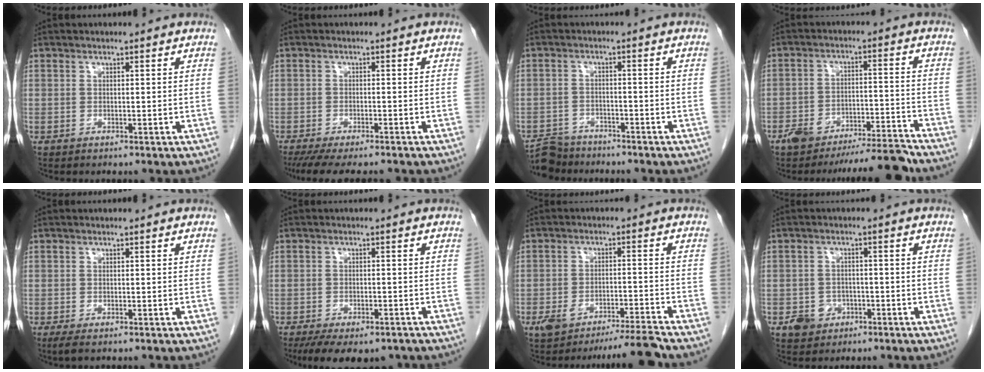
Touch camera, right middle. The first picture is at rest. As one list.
[{"total": 10.4, "force": [-9.0, 1.7, 5.0], "torque": [-0.072, -0.019, -0.125]}, {"total": 5.3, "force": [-5.0, 1.8, -0.1], "torque": [0.005, -0.007, -0.090]}, {"total": 9.3, "force": [-8.6, 0.5, 3.4], "torque": [-0.041, 0.016, -0.140]}, {"total": 1.8, "force": [-1.1, 0.5, 1.2], "torque": [-0.023, -0.005, -0.016]}, {"total": 10.8, "force": [-7.9, 4.6, 5.7], "torque": [-0.094, -0.011, -0.109]}, {"total": 6.2, "force": [-5.3, -0.5, 3.2], "torque": [-0.059, -0.004, -0.088]}, {"total": 3.8, "force": [-1.9, 3.1, 0.9], "torque": [-0.007, 0.010, -0.024]}]